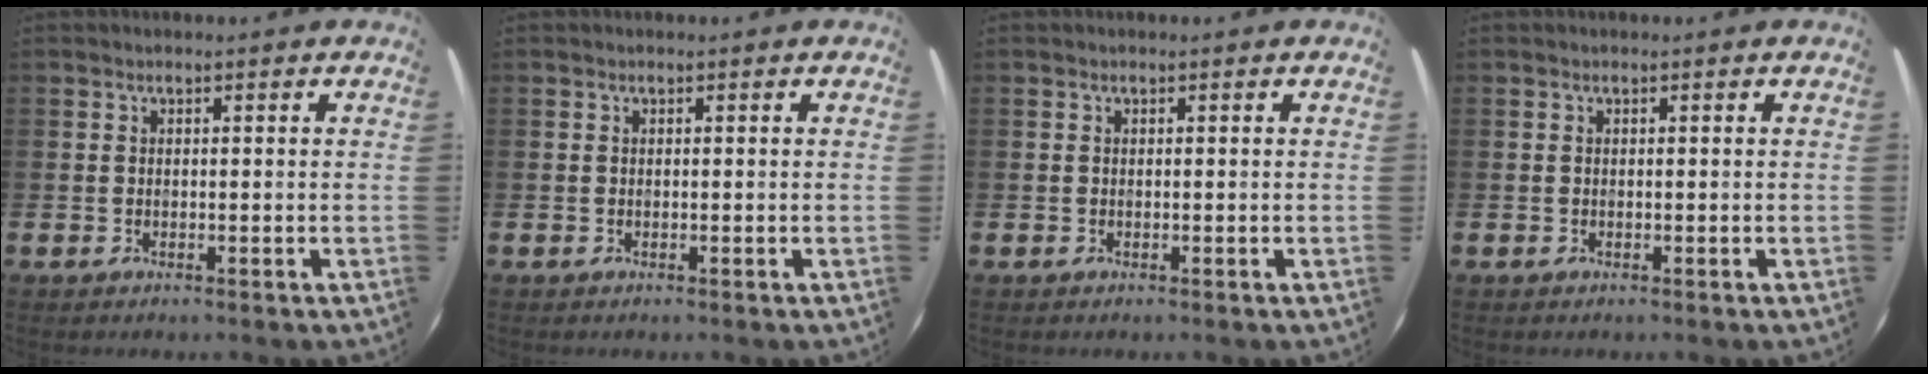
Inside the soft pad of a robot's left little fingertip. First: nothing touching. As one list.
[{"total": 0.0}, {"total": 0.0}, {"total": 0.0}]